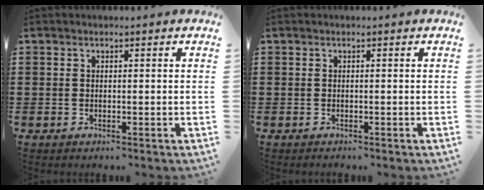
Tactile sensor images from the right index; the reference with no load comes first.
{"total": 0.0}